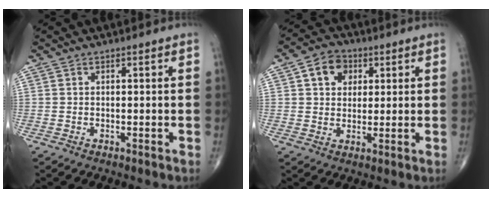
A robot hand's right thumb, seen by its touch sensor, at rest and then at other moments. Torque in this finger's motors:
{"motor_torque": [-0.15, 0.28, -0.01, -0.01, 0.11]}